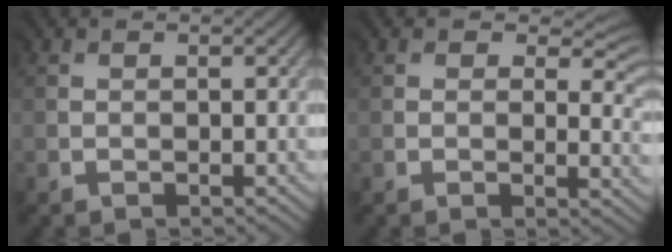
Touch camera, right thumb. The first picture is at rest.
{"total": 5.2, "force": [1.6, 2.8, 4.1], "torque": [-0.058, -0.007, 0.021]}